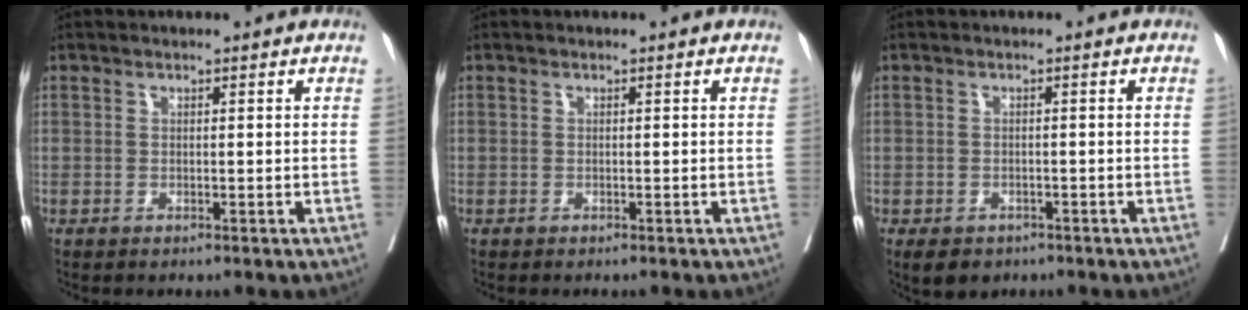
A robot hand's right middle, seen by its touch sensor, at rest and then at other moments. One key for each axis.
{"total": 0.0}
{"total": 4.8, "fx": -3.5, "fy": 2.8, "fz": 1.8, "tx": -0.021, "ty": -0.002, "tz": -0.046}